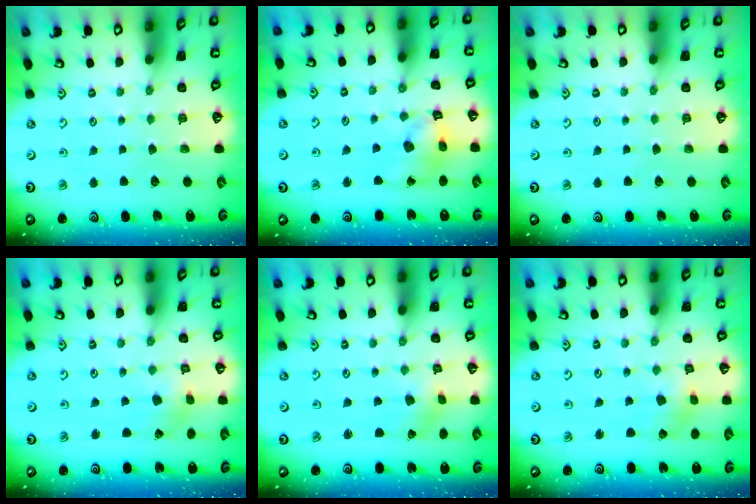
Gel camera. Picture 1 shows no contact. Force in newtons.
{"total": 10.3, "press": 10.2, "slide": 1.1}
{"total": 0.0}
{"total": 1.4, "press": 1.4, "slide": 0.4}
{"total": 1.1, "press": 1.0, "slide": 0.1}
{"total": 1.2, "press": 1.2, "slide": 0.2}